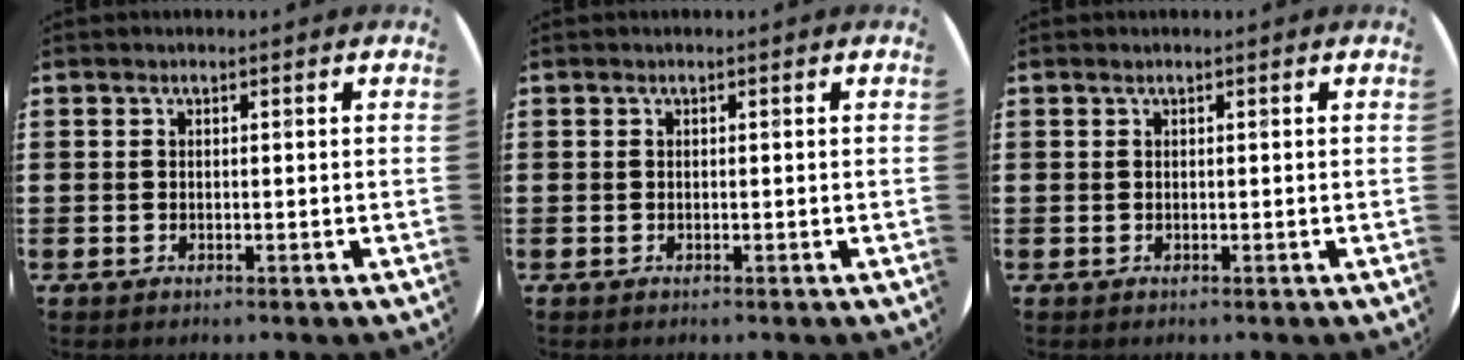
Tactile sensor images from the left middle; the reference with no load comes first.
{"total": 0.0}
{"total": 0.0}